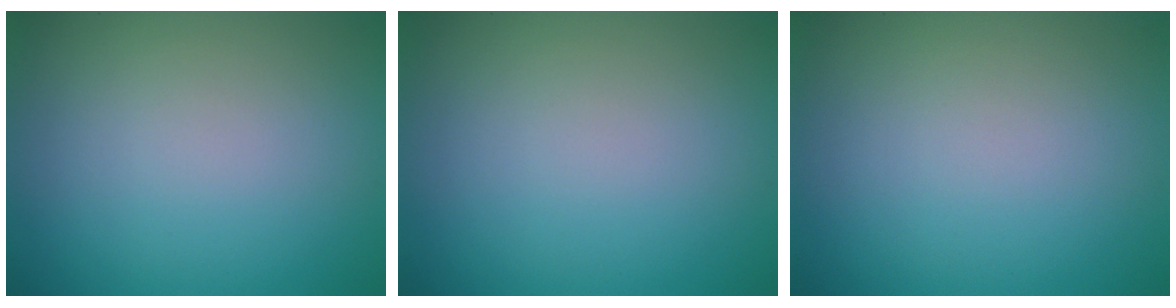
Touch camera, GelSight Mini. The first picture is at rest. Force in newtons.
{"total": 0.0}
{"total": 0.0}